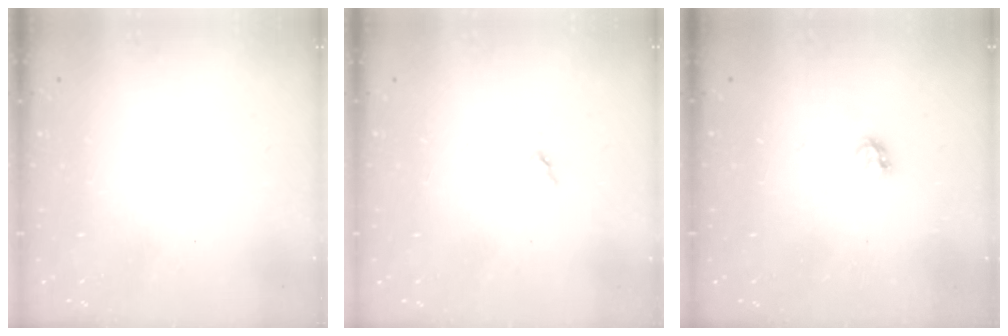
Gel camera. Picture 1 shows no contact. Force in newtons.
{"total": 3.0, "press": 3.0, "slide": 0.3}
{"total": 2.8, "press": 2.8, "slide": 0.5}